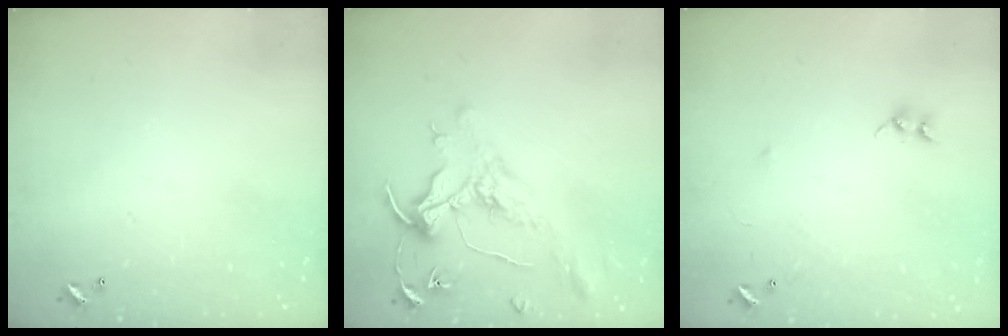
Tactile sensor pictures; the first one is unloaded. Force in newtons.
{"total": 1.6, "press": 1.4, "slide": 0.7}
{"total": 6.4, "press": 6.4, "slide": 0.4}